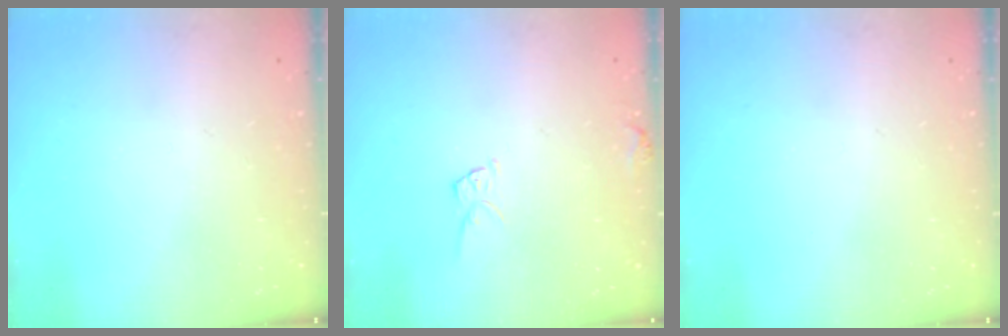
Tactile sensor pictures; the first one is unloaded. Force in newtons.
{"total": 5.9, "press": 5.9, "slide": 0.4}
{"total": 0.0}